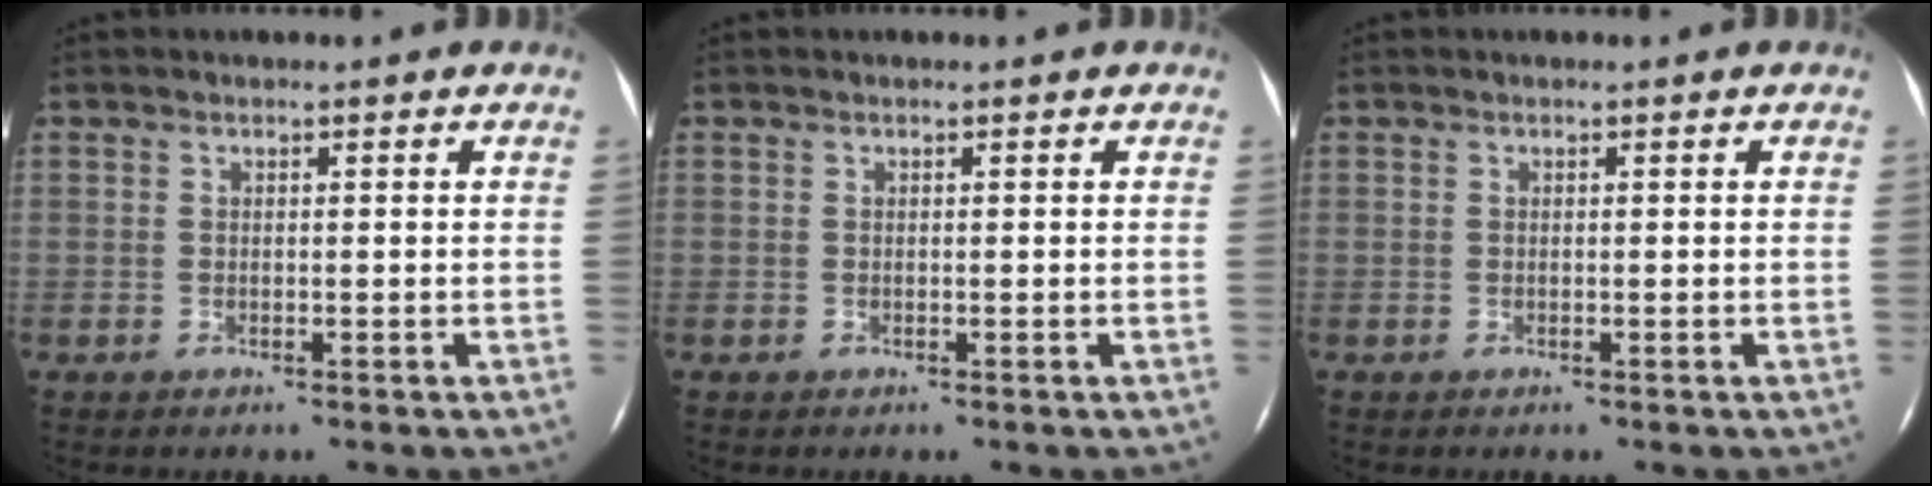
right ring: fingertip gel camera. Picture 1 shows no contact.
{"total": 0.0}
{"total": 0.0}